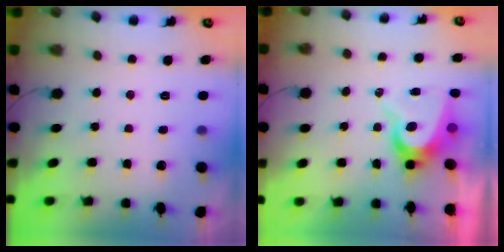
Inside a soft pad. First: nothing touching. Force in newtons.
{"total": 7.9, "press": 7.9, "slide": 0.7}